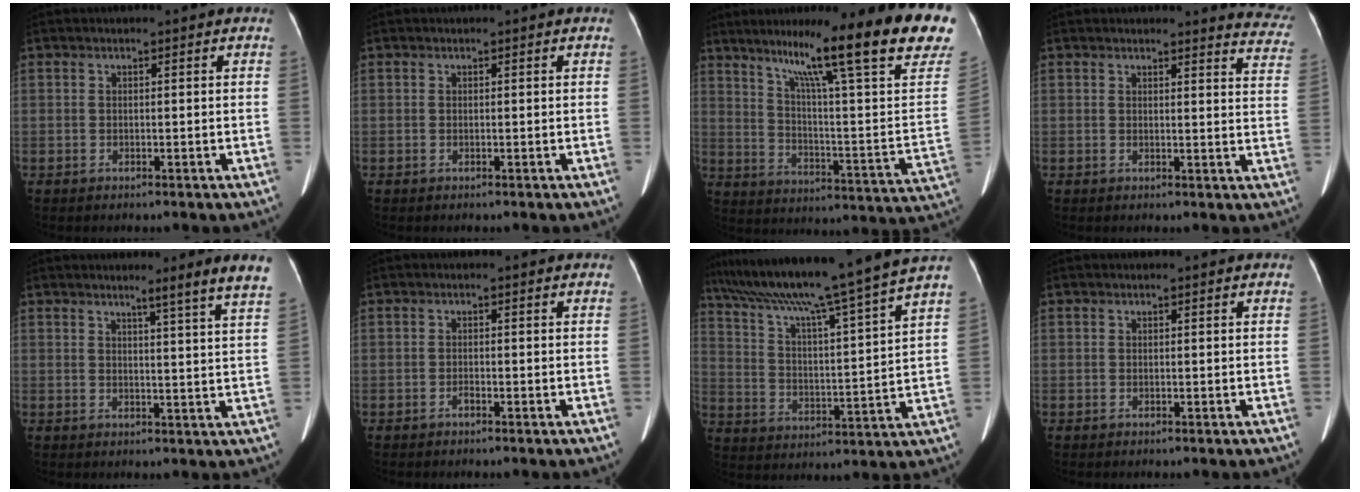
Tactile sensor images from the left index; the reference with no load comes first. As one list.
[{"total": 0.0}, {"total": 26.3, "force": [17.8, 0.4, 19.4], "torque": [-0.245, -0.039, 0.243]}, {"total": 8.7, "force": [8.6, 1.0, 0.6], "torque": [0.031, -0.071, 0.053]}, {"total": 6.3, "force": [4.9, -1.6, 3.7], "torque": [-0.049, -0.017, 0.051]}, {"total": 0.6, "force": [-0.5, 0.2, 0.3], "torque": [-0.006, 0.000, -0.009]}, {"total": 21.1, "force": [17.7, -2.5, 11.2], "torque": [-0.193, -0.016, 0.268]}, {"total": 0.0}]